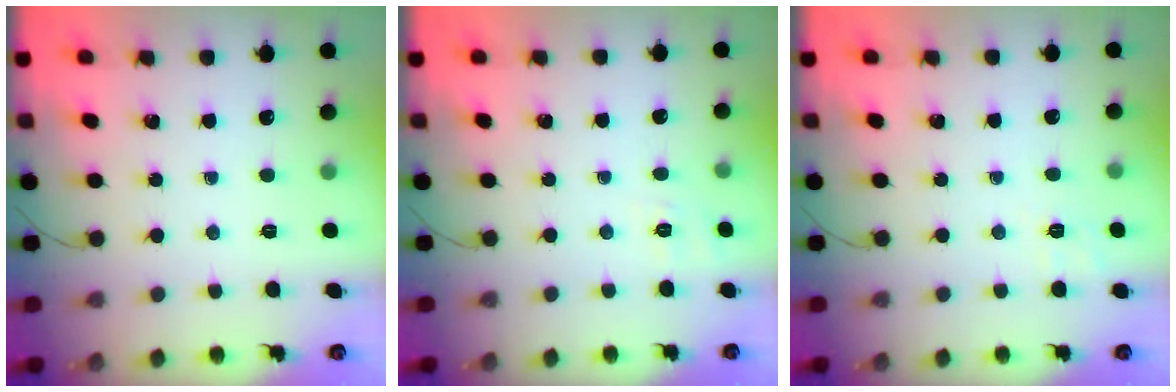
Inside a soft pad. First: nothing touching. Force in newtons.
{"total": 1.9, "press": 0.3, "slide": 1.9}
{"total": 2.7, "press": 2.2, "slide": 1.6}